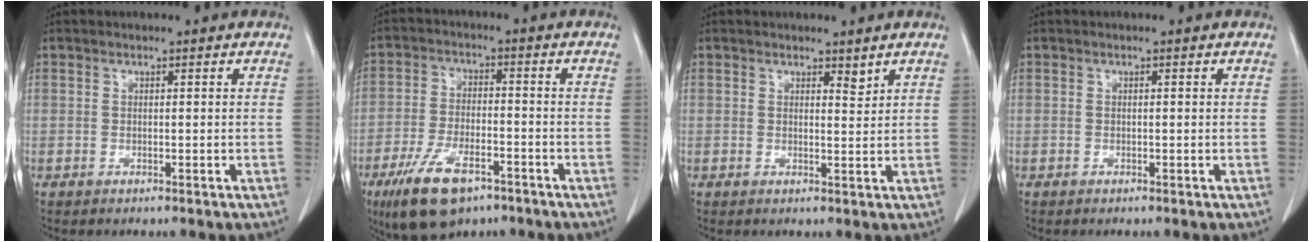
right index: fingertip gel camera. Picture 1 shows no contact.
{"total": 11.0, "force": [-6.8, 4.2, 7.5], "torque": [-0.152, -0.012, -0.117]}
{"total": 1.5, "force": [1.2, 0.4, 0.7], "torque": [-0.011, -0.009, 0.019]}
{"total": 0.0}